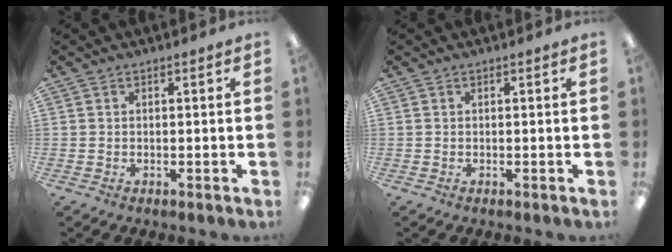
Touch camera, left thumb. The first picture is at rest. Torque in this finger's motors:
{"motor_torque": [-0.01, 0.01, 0.00, 0.00, 0.00]}